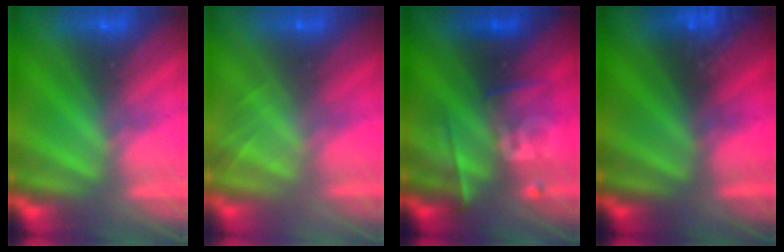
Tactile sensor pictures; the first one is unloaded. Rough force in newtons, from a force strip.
{"total": 2.0}
{"total": 2.3}
{"total": 2.9}